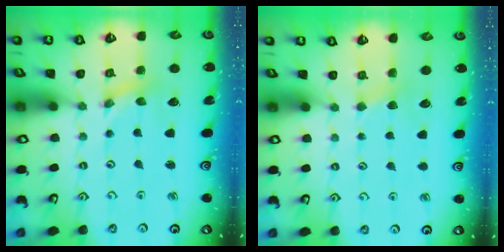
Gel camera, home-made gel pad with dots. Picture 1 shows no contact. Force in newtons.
{"total": 2.6, "press": 2.5, "slide": 0.4}